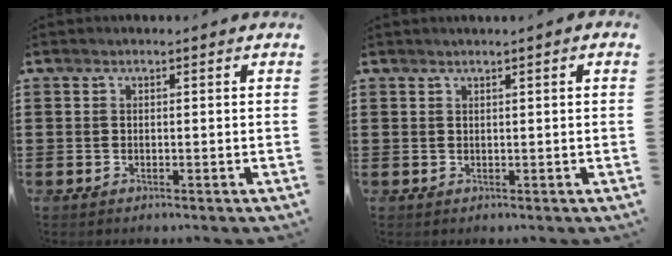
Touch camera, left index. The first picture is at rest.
{"total": 0.7, "force": [0.5, -0.1, 0.6], "torque": [-0.010, -0.002, 0.009]}